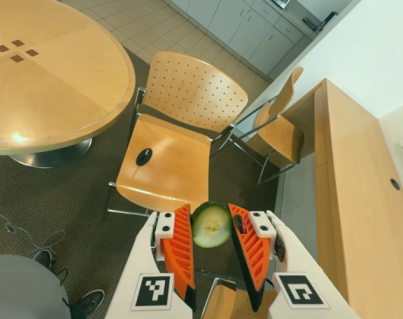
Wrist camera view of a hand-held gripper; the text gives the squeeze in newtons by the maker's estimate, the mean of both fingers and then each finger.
{"total": 6.8, "left": 6.7, "right": 6.9}